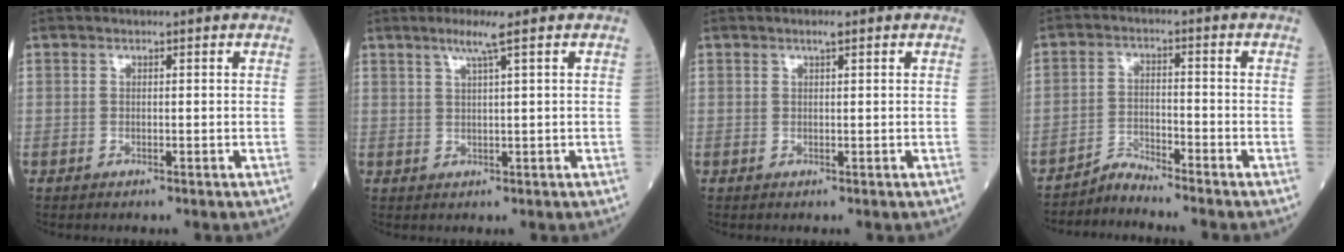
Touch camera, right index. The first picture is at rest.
{"total": 3.1, "force": [1.8, -0.7, 2.4], "torque": [-0.052, -0.001, 0.038]}
{"total": 0.9, "force": [0.6, 0.1, 0.7], "torque": [-0.013, -0.001, 0.010]}
{"total": 3.6, "force": [-3.5, -0.8, -0.5], "torque": [0.008, -0.014, -0.065]}